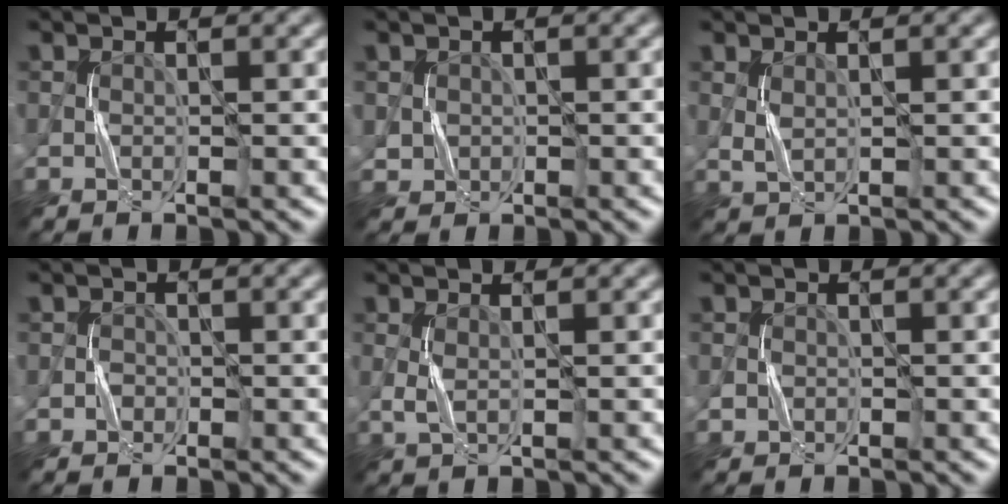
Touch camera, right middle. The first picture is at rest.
{"total": 1.2, "force": [0.2, 1.2, -0.1], "torque": [-0.002, -0.007, 0.008]}
{"total": 0.8, "force": [0.7, 0.1, 0.4], "torque": [-0.020, -0.004, 0.021]}
{"total": 0.7, "force": [-0.3, 0.6, -0.2], "torque": [0.007, 0.000, -0.007]}
{"total": 0.8, "force": [0.3, 0.1, 0.8], "torque": [-0.028, 0.000, 0.010]}
{"total": 0.6, "force": [-0.1, 0.6, -0.1], "torque": [0.002, -0.003, -0.004]}